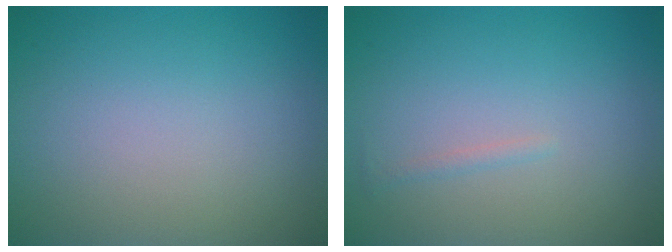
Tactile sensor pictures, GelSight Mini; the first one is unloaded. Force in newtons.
{"total": 0.6, "press": 0.6, "slide": 0.0}